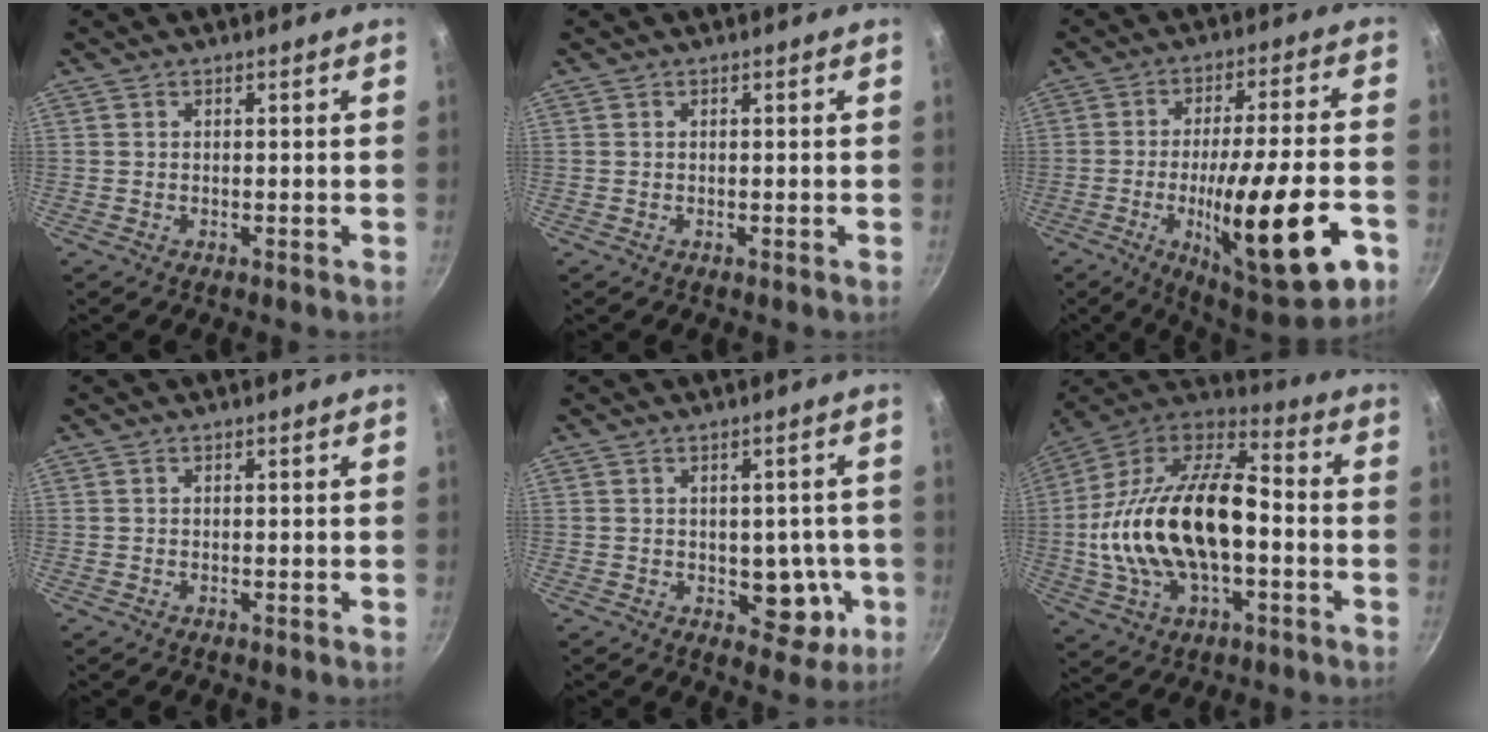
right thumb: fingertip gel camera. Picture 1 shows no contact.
{"total": 0.0}
{"total": 23.6, "force": [-8.0, 5.6, 21.4], "torque": [-0.311, 0.020, -0.112]}
{"total": 0.0}
{"total": 7.9, "force": [-1.4, 5.2, 5.8], "torque": [-0.027, 0.007, -0.011]}
{"total": 25.5, "force": [-2.6, 13.7, 21.4], "torque": [-0.400, 0.045, -0.054]}